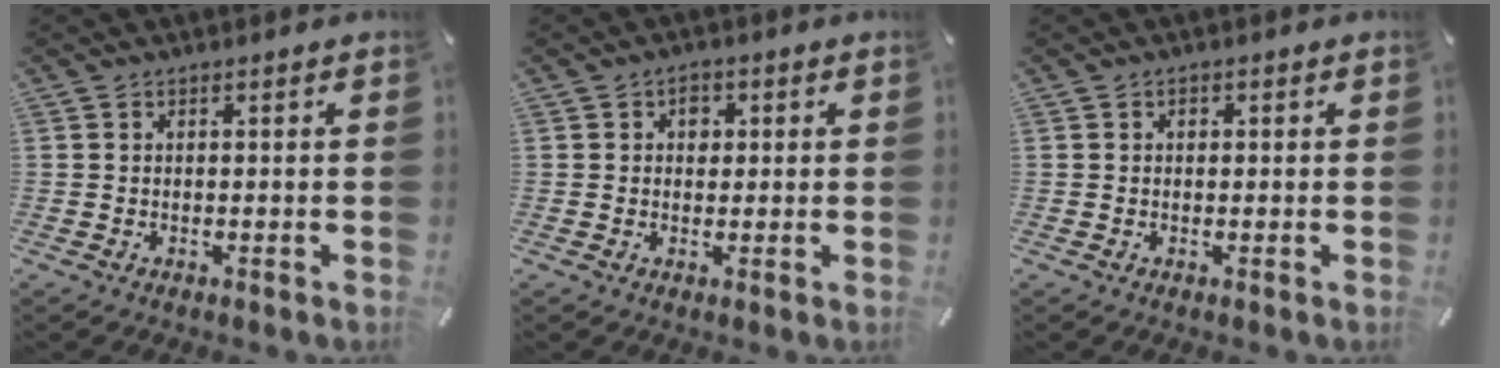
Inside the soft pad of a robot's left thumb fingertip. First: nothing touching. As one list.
[{"total": 2.5, "force": [0.5, 2.1, 1.2], "torque": [-0.002, -0.001, 0.000]}, {"total": 0.7, "force": [0.2, 0.6, 0.2], "torque": [0.004, 0.001, 0.000]}]